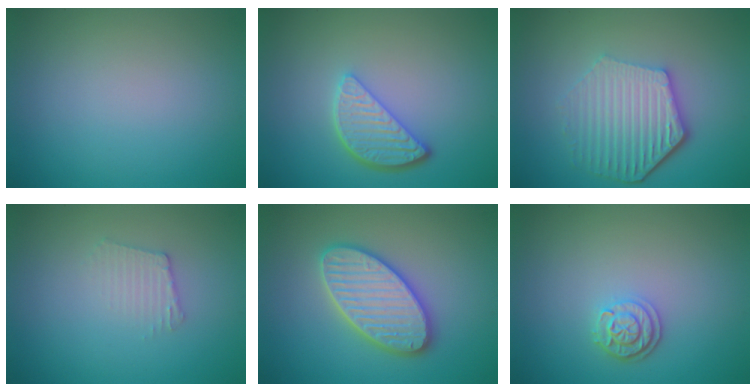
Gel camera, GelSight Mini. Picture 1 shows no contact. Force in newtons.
{"total": 3.6, "press": 3.0, "slide": 2.0}
{"total": 6.0, "press": 4.5, "slide": 3.9}
{"total": 1.7, "press": 1.7, "slide": 0.2}
{"total": 5.8, "press": 5.8, "slide": 0.6}
{"total": 2.4, "press": 2.1, "slide": 1.3}